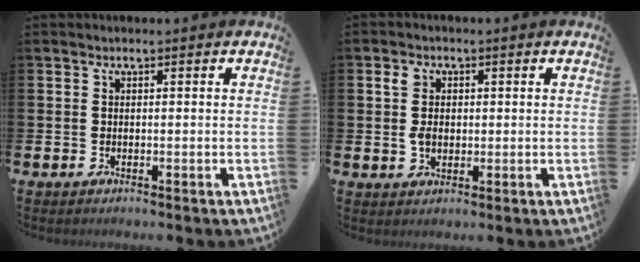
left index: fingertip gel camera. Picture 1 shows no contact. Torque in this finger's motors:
{"motor_torque": [0.77, 0.45, 0.28, 0.11]}